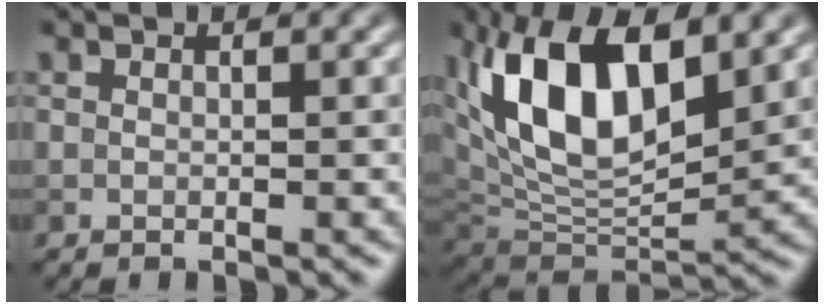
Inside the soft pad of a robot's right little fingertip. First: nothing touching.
{"total": 11.5, "force": [3.9, 5.6, 9.2], "torque": [-0.166, 0.004, 0.068]}